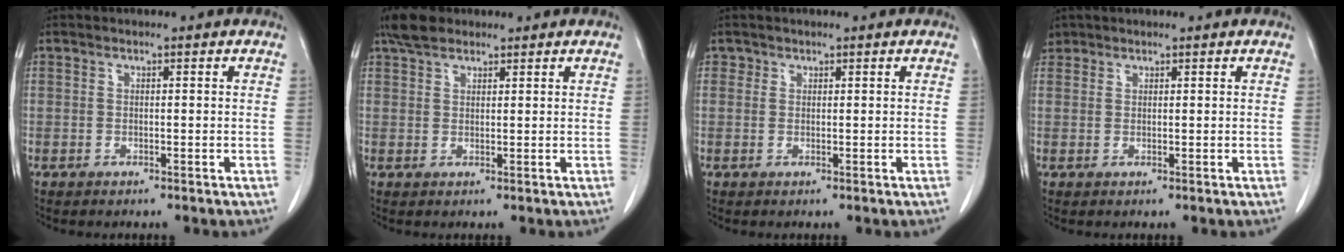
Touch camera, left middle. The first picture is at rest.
{"total": 3.7, "force": [3.0, 1.8, 1.3], "torque": [-0.031, 0.014, 0.056]}
{"total": 0.7, "force": [0.5, 0.5, 0.0], "torque": [0.008, 0.000, 0.008]}
{"total": 1.7, "force": [1.3, 1.1, -0.1], "torque": [0.003, 0.009, 0.022]}